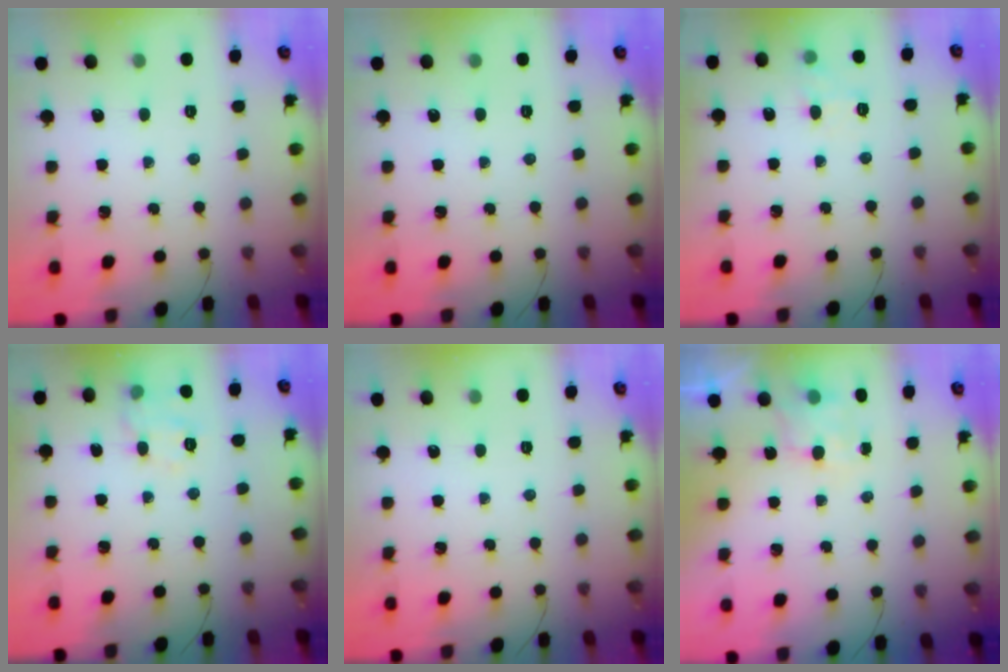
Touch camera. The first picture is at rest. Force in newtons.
{"total": 0.0}
{"total": 8.1, "press": 7.8, "slide": 2.2}
{"total": 8.7, "press": 8.7, "slide": 0.6}
{"total": 0.0}
{"total": 4.3, "press": 4.3, "slide": 0.7}